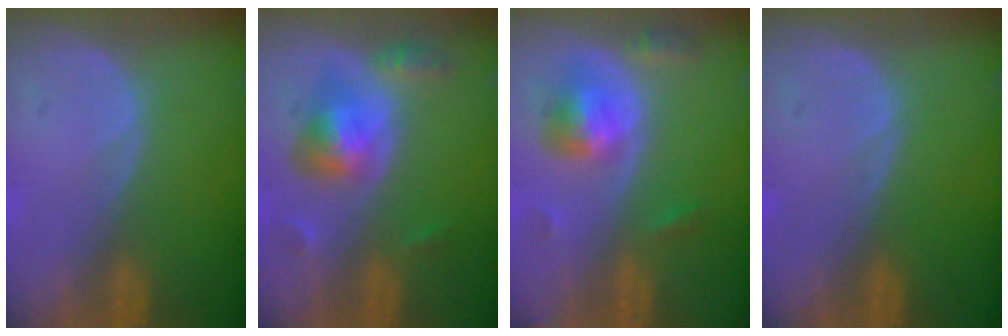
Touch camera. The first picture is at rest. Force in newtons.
{"total": 5.9, "press": 5.5, "slide": 2.1}
{"total": 5.6, "press": 5.3, "slide": 1.8}
{"total": 0.0}